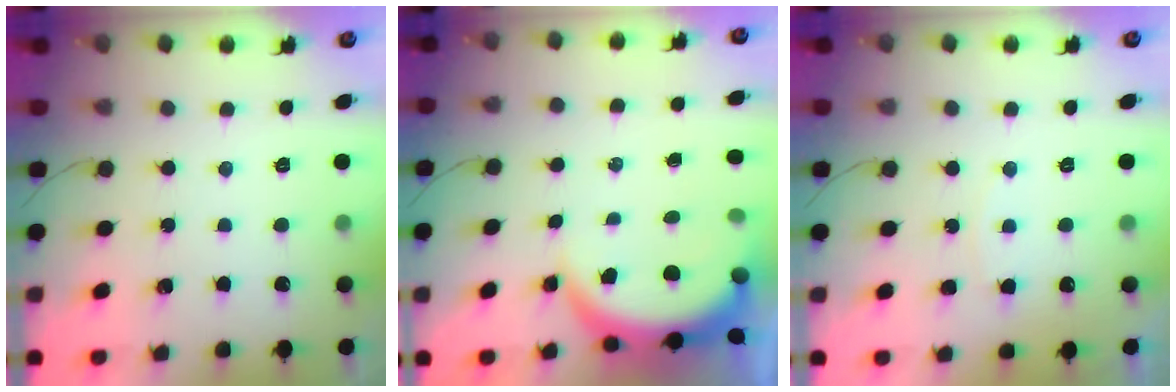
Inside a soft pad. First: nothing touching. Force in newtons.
{"total": 6.6, "press": 6.6, "slide": 0.9}
{"total": 3.8, "press": 3.8, "slide": 0.4}